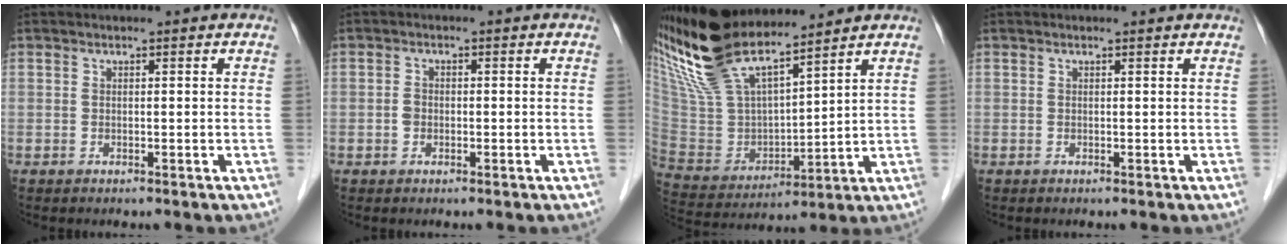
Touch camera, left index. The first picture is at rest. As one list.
[{"total": 1.4, "force": [-0.5, 1.1, 0.6], "torque": [-0.012, 0.000, -0.008]}, {"total": 17.7, "force": [14.9, 3.9, 8.7], "torque": [-0.181, 0.002, 0.298]}, {"total": 1.1, "force": [1.1, 0.0, 0.1], "torque": [-0.011, 0.001, 0.008]}]